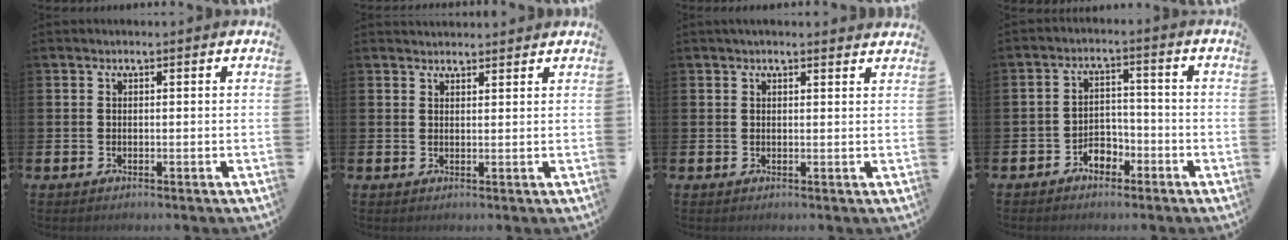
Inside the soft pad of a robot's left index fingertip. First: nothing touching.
{"total": 2.0, "force": [1.9, 0.4, -0.1], "torque": [0.010, -0.009, 0.034]}
{"total": 1.4, "force": [1.4, 0.0, 0.3], "torque": [-0.002, -0.002, 0.024]}
{"total": 3.3, "force": [-2.4, 1.9, 1.2], "torque": [-0.030, 0.010, -0.051]}